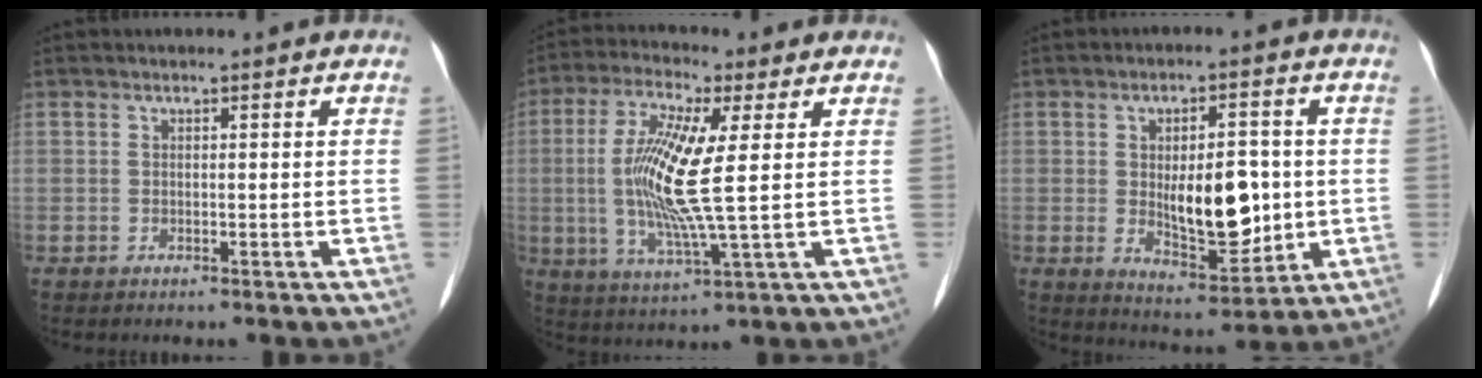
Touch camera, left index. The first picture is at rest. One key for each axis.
{"total": 11.9, "fx": 1.1, "fy": 1.1, "fz": 11.8, "tx": -0.248, "ty": -0.004, "tz": 0.016}
{"total": 10.3, "fx": -0.2, "fy": 4.2, "fz": 9.4, "tx": -0.151, "ty": -0.007, "tz": 0.007}